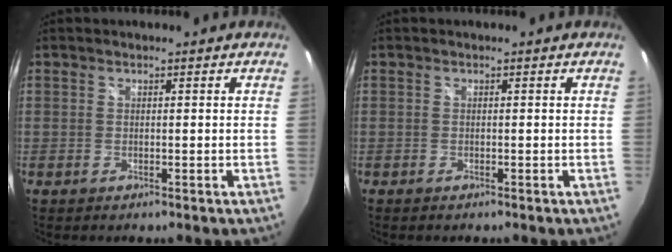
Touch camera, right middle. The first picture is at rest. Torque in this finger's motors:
{"motor_torque": [-0.35, -0.02, -0.02, 0.01]}